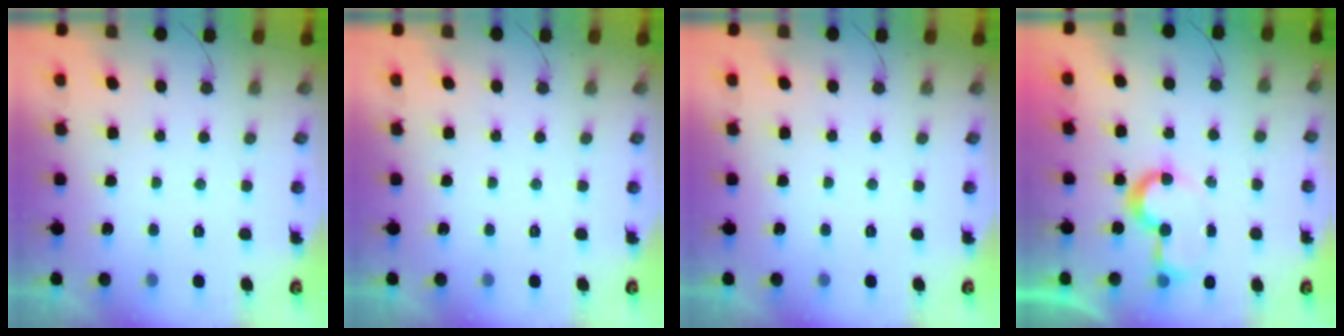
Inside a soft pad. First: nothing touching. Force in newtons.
{"total": 0.0}
{"total": 0.0}
{"total": 8.4, "press": 8.4, "slide": 0.7}